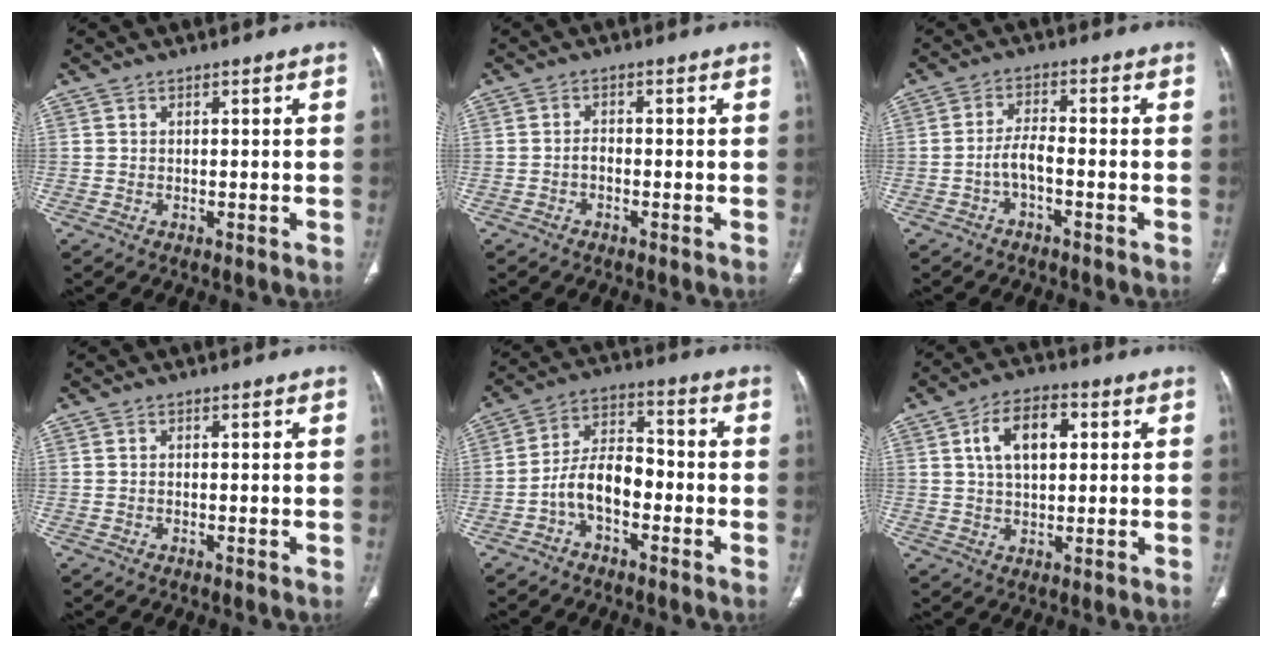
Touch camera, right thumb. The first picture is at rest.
{"total": 1.4, "force": [-0.7, 0.8, 1.0], "torque": [-0.016, 0.007, -0.015]}
{"total": 3.7, "force": [-1.7, 1.1, 3.1], "torque": [-0.065, 0.022, -0.034]}
{"total": 0.0}
{"total": 9.2, "force": [-3.3, 5.1, 6.9], "torque": [-0.117, 0.043, -0.067]}
{"total": 9.4, "force": [2.4, 5.4, 7.3], "torque": [-0.116, 0.010, 0.038]}